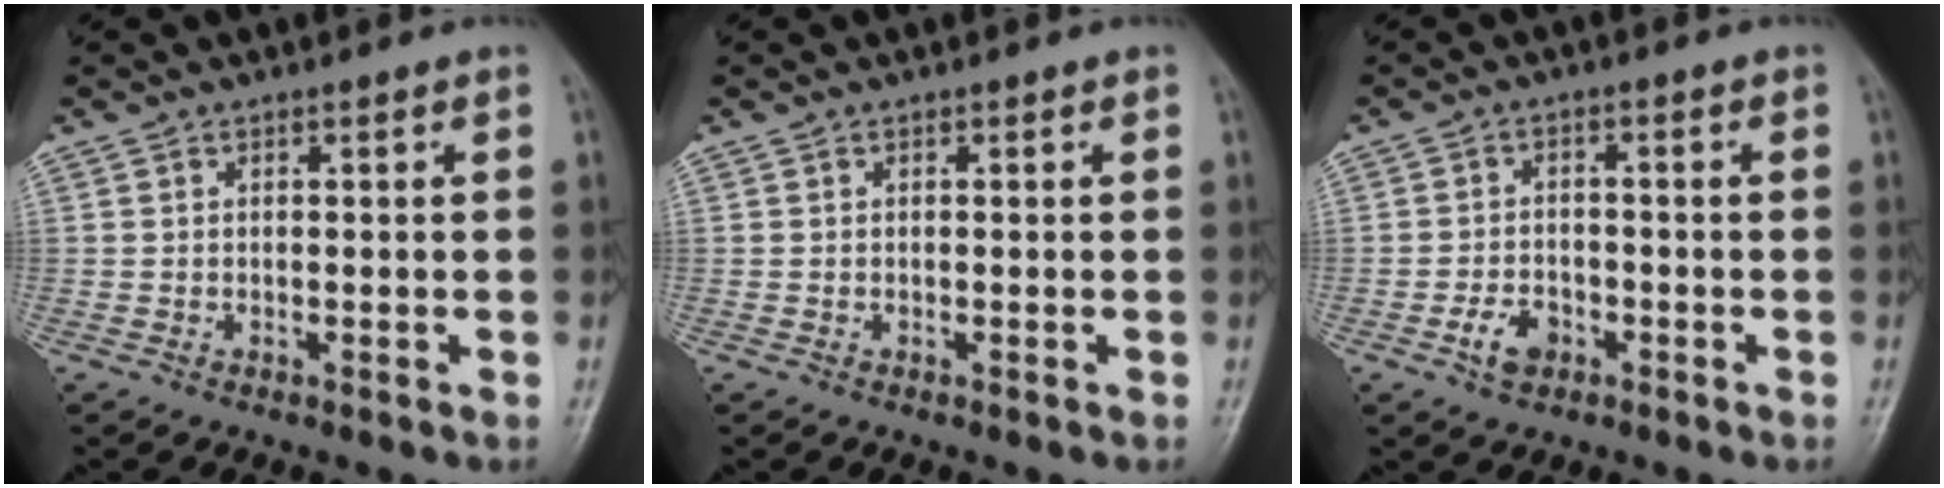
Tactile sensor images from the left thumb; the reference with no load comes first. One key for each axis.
{"total": 0.0}
{"total": 4.6, "fx": -2.2, "fy": 3.1, "fz": 2.5, "tx": -0.035, "ty": 0.015, "tz": -0.039}